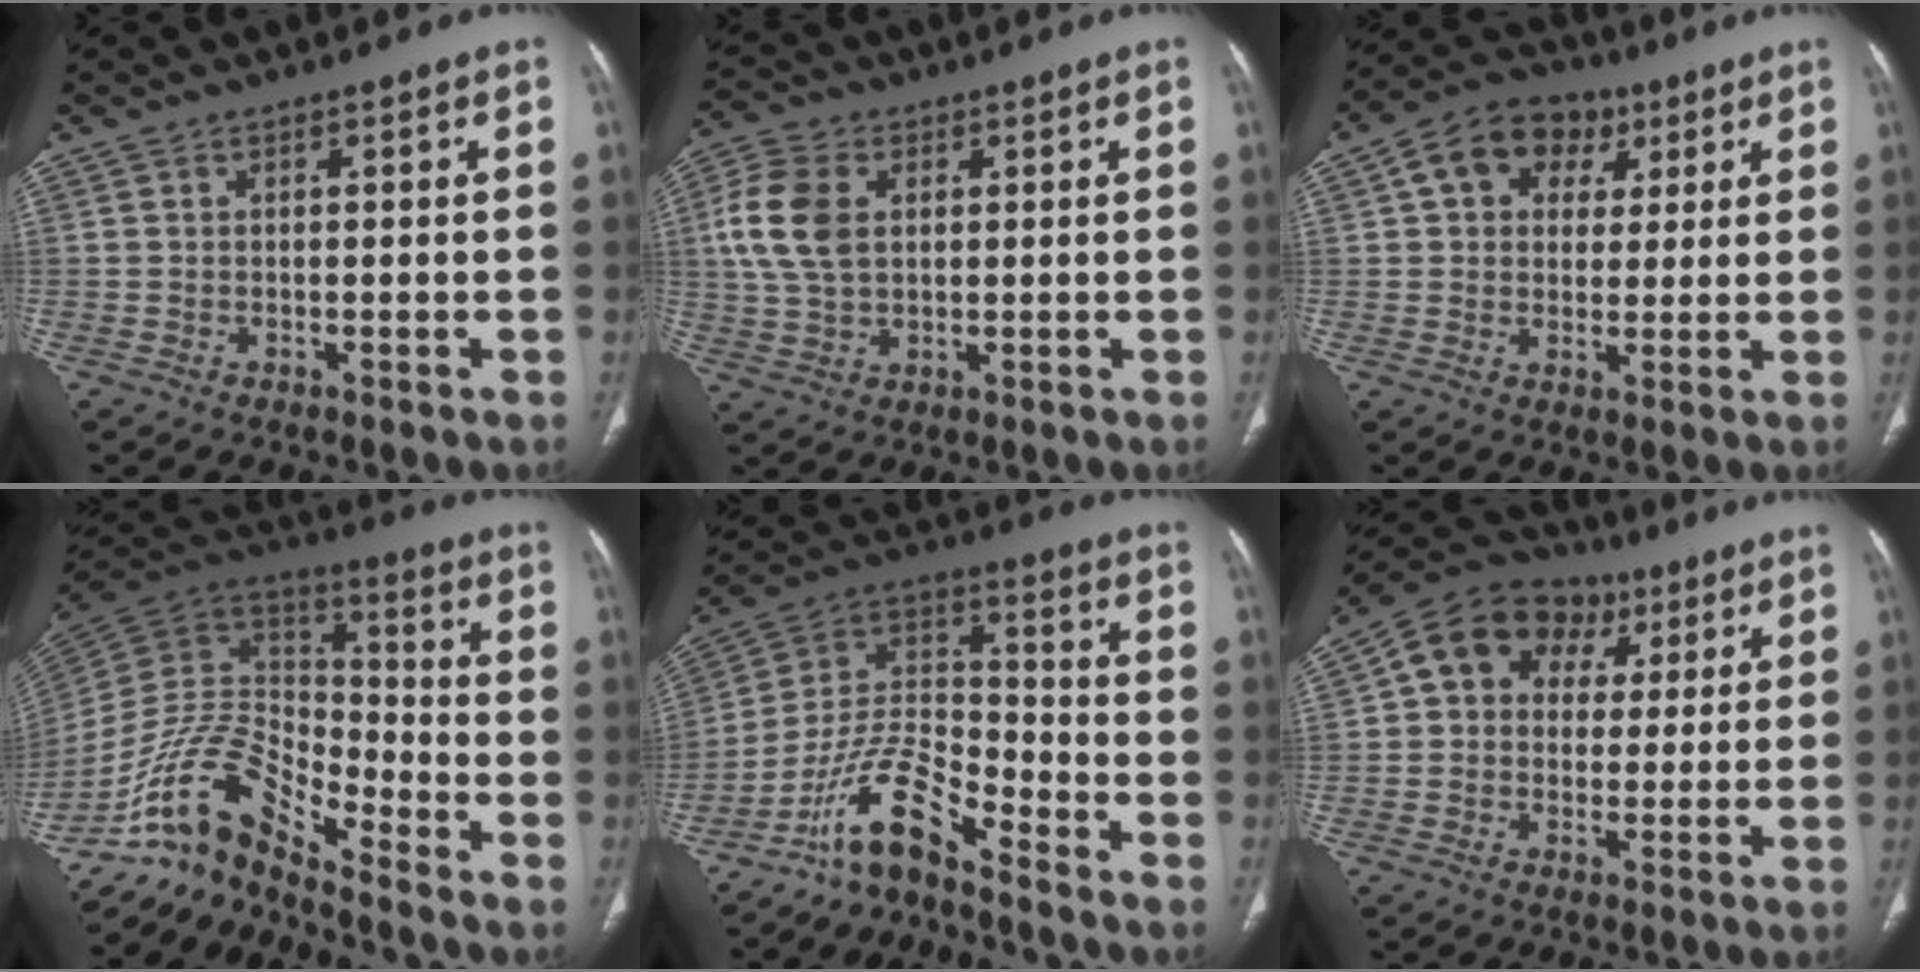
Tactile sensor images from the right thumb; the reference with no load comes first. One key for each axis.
{"total": 10.2, "fx": 2.1, "fy": 6.7, "fz": 7.3, "tx": -0.153, "ty": 0.004, "tz": 0.042}
{"total": 11.4, "fx": 4.2, "fy": 8.8, "fz": 5.9, "tx": -0.067, "ty": 0.004, "tz": 0.062}
{"total": 14.0, "fx": -11.7, "fy": 4.1, "fz": 6.6, "tx": -0.117, "ty": 0.102, "tz": -0.228}
{"total": 11.7, "fx": -9.2, "fy": 3.1, "fz": 6.4, "tx": -0.122, "ty": 0.091, "tz": -0.182}
{"total": 13.6, "fx": 4.4, "fy": 11.0, "fz": 6.7, "tx": -0.075, "ty": 0.018, "tz": 0.062}